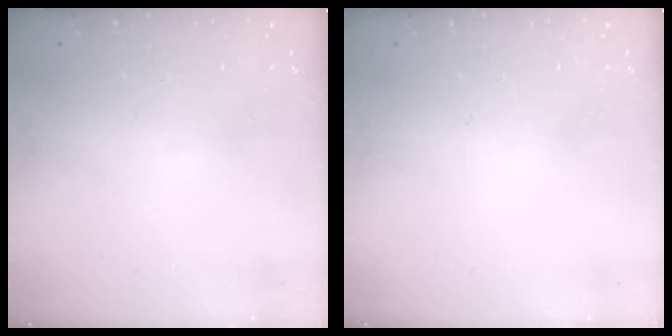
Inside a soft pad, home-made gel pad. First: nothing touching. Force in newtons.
{"total": 0.0}